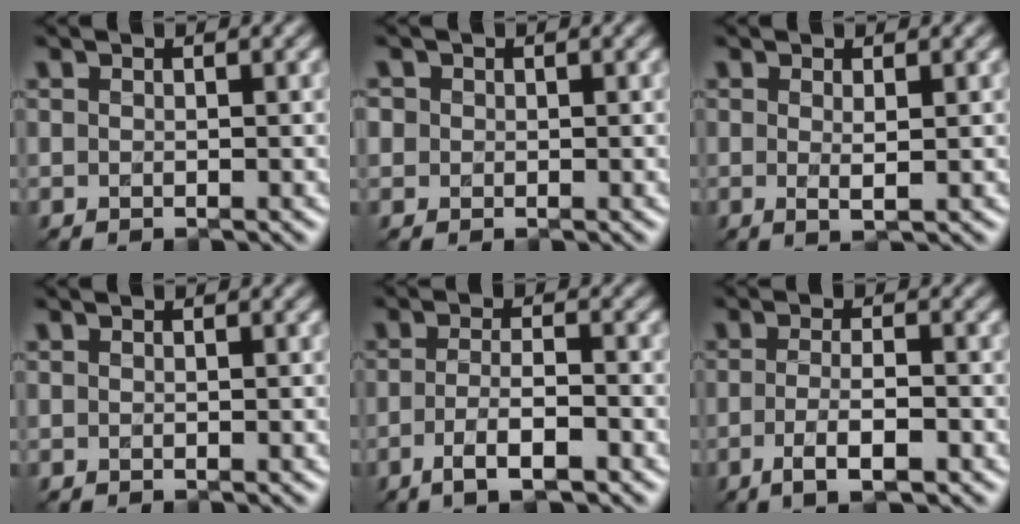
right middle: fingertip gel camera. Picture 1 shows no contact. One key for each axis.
{"total": 1.1, "fx": 0.2, "fy": 1.0, "fz": 0.2, "tx": 0.004, "ty": -0.001, "tz": 0.000}
{"total": 1.5, "fx": 0.2, "fy": 0.2, "fz": 1.5, "tx": -0.027, "ty": -0.005, "tz": 0.002}
{"total": 0.0}
{"total": 3.8, "fx": -1.8, "fy": 0.9, "fz": 3.2, "tx": -0.063, "ty": -0.001, "tz": -0.034}
{"total": 3.7, "fx": -1.4, "fy": 0.9, "fz": 3.3, "tx": -0.062, "ty": -0.003, "tz": -0.025}